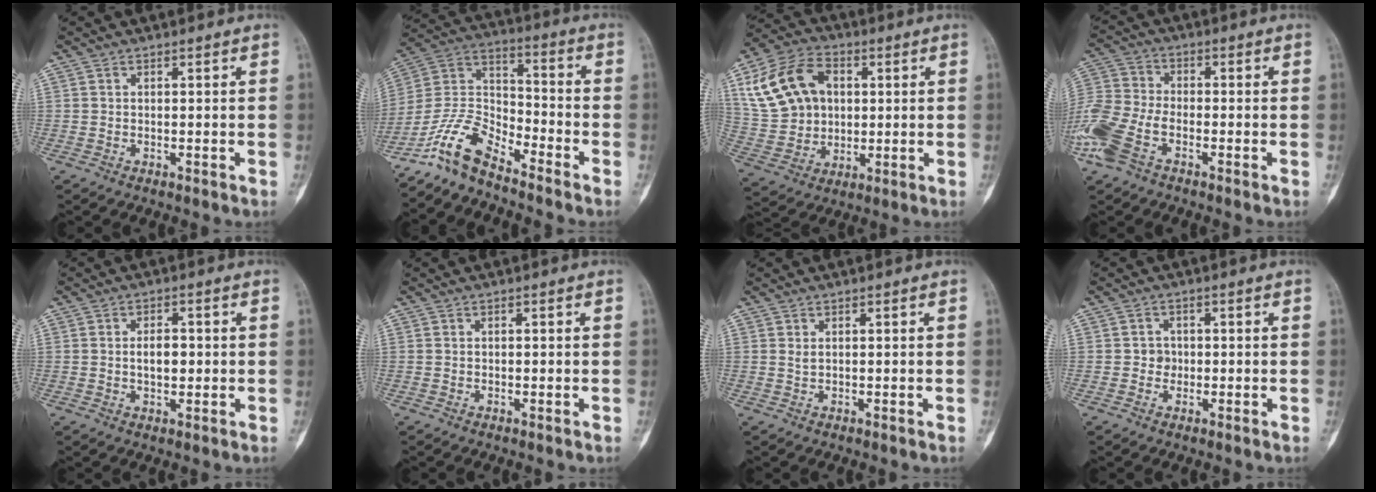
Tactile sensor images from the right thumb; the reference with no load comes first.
{"total": 10.9, "force": [-9.1, 3.5, 4.9], "torque": [-0.097, 0.082, -0.186]}
{"total": 16.6, "force": [4.6, 12.5, 10.0], "torque": [-0.173, 0.010, 0.089]}
{"total": 12.2, "force": [-5.5, 6.8, 8.5], "torque": [-0.208, 0.013, -0.115]}
{"total": 3.9, "force": [0.0, 2.3, 3.2], "torque": [-0.040, 0.003, -0.001]}
{"total": 0.0}
{"total": 0.7, "force": [0.1, 0.4, 0.5], "torque": [-0.009, 0.001, 0.004]}
{"total": 2.2, "force": [-0.4, 2.0, 0.8], "torque": [0.008, 0.010, -0.010]}